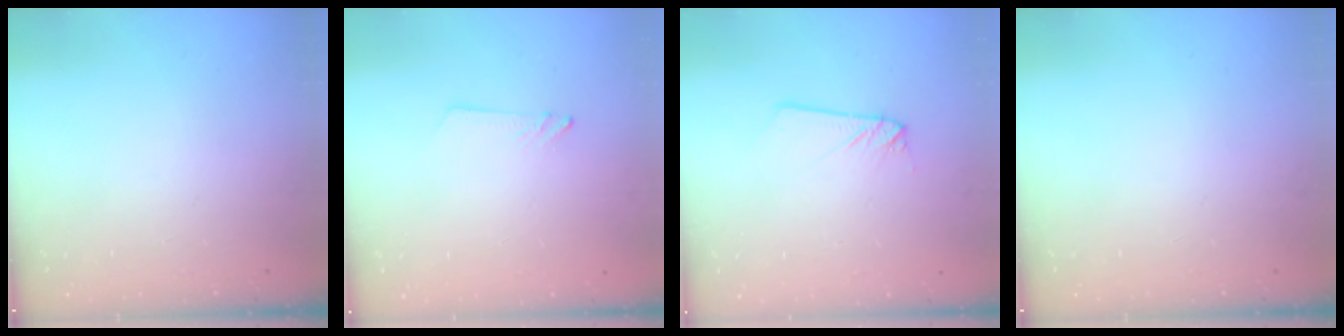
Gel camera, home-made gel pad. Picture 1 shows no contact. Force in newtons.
{"total": 1.3, "press": 1.3, "slide": 0.1}
{"total": 2.2, "press": 2.2, "slide": 0.2}
{"total": 0.0}